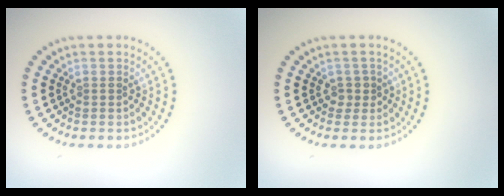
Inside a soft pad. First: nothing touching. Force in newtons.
{"total": 1.3, "press": 1.0, "slide": 0.8}